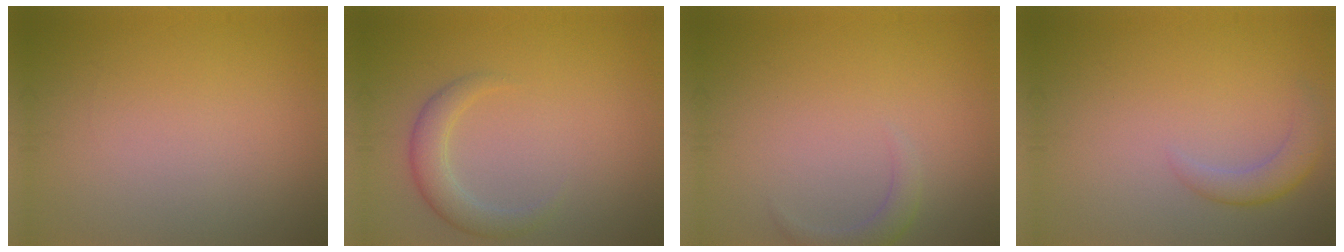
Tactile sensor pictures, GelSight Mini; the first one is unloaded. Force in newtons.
{"total": 2.6, "press": 2.6, "slide": 0.2}
{"total": 1.6, "press": 1.6, "slide": 0.1}
{"total": 2.2, "press": 2.2, "slide": 0.1}